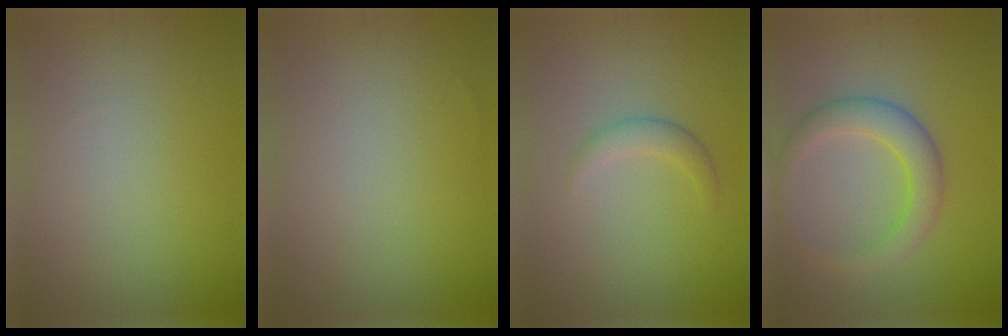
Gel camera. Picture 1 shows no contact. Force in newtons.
{"total": 0.0}
{"total": 1.7, "press": 1.7, "slide": 0.1}
{"total": 4.0, "press": 4.0, "slide": 0.3}